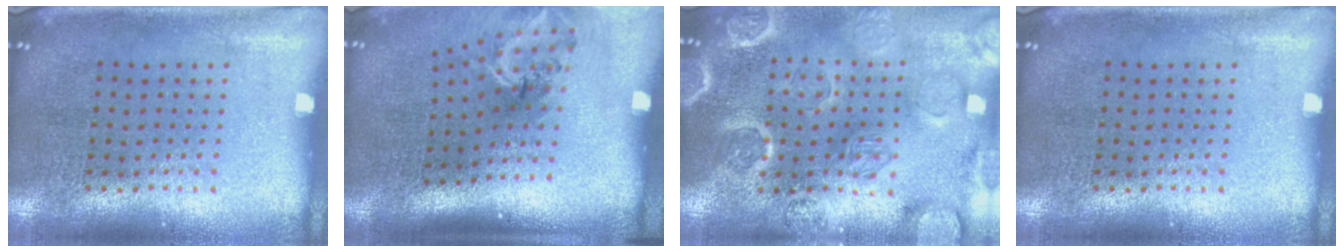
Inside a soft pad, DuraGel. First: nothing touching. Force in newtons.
{"total": 1.8, "press": 1.2, "slide": 1.4}
{"total": 3.4, "press": 3.3, "slide": 0.8}
{"total": 0.0}